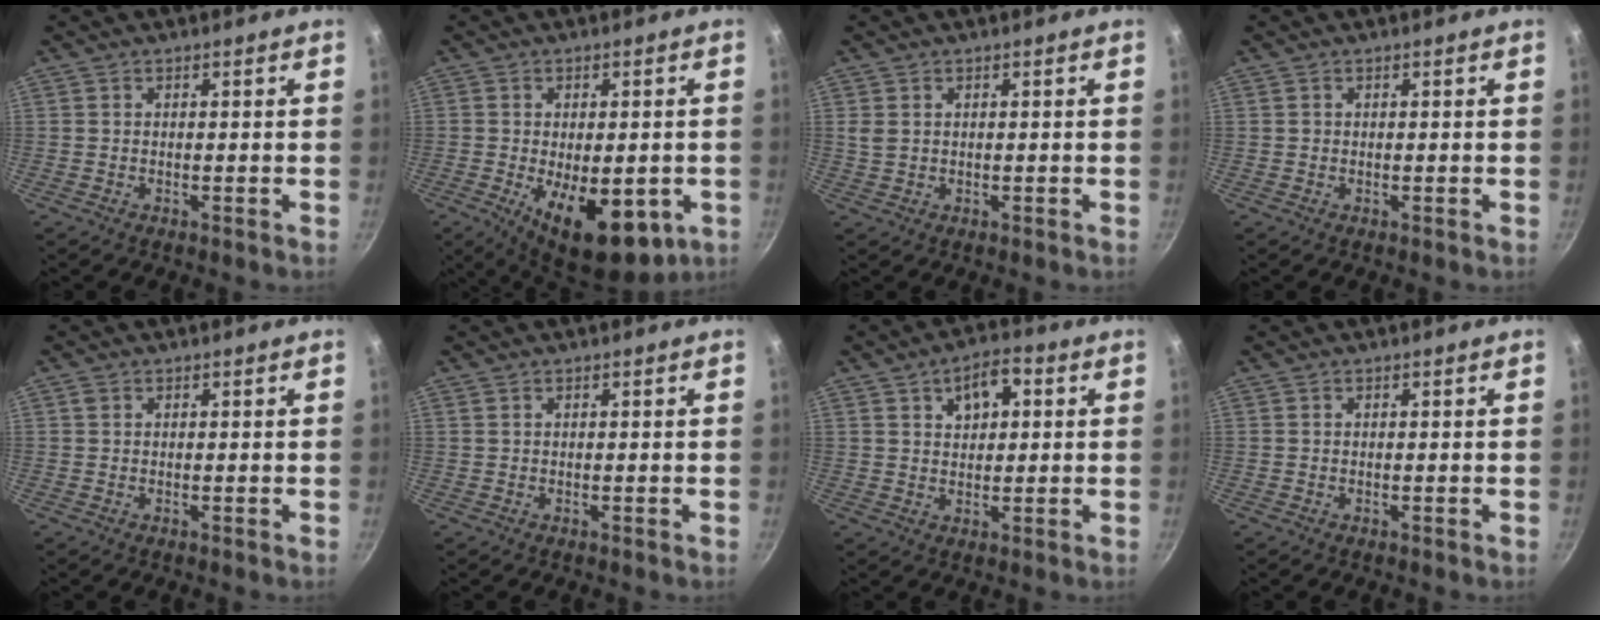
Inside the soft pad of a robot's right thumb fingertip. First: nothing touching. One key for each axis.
{"total": 15.2, "fx": -4.3, "fy": 7.3, "fz": 12.6, "tx": -0.152, "ty": -0.009, "tz": -0.046}
{"total": 1.9, "fx": 0.6, "fy": 1.5, "fz": 1.1, "tx": -0.019, "ty": 0.000, "tz": 0.016}
{"total": 0.6, "fx": 0.2, "fy": 0.6, "fz": 0.2, "tx": 0.000, "ty": 0.003, "tz": 0.002}
{"total": 0.9, "fx": 0.4, "fy": 0.7, "fz": 0.4, "tx": -0.006, "ty": 0.001, "tz": 0.004}
{"total": 0.0}
{"total": 6.9, "fx": 2.4, "fy": 4.3, "fz": 4.9, "tx": -0.049, "ty": 0.009, "tz": 0.036}
{"total": 0.0}